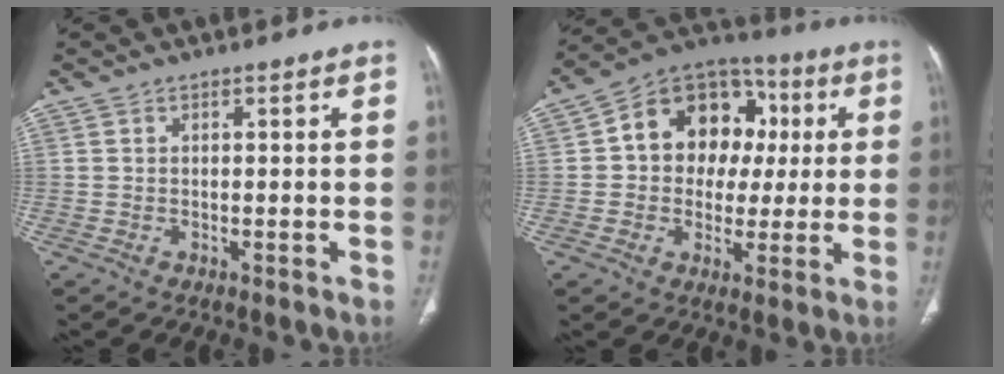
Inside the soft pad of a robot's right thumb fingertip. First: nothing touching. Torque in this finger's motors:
{"motor_torque": [1.65, 1.85, 0.69, -0.64, 0.29]}